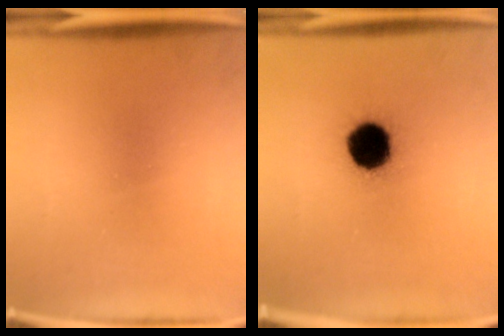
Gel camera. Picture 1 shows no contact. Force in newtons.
{"total": 13.9}